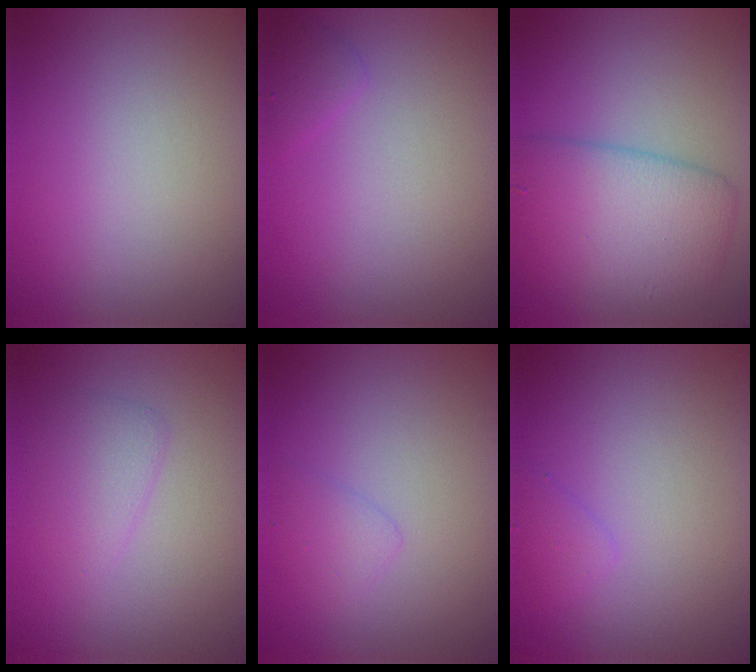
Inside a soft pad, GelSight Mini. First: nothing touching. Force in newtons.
{"total": 1.1, "press": 1.1, "slide": 0.1}
{"total": 6.7, "press": 6.7, "slide": 0.1}
{"total": 1.9, "press": 1.9, "slide": 0.1}
{"total": 1.3, "press": 1.3, "slide": 0.1}
{"total": 1.1, "press": 1.1, "slide": 0.0}